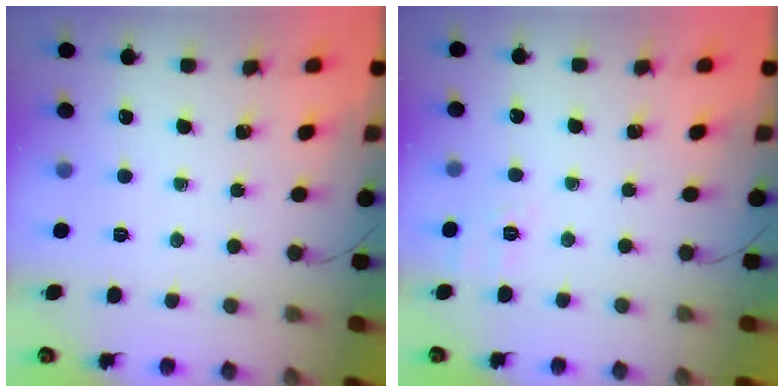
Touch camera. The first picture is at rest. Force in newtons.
{"total": 2.0, "press": 0.8, "slide": 1.8}